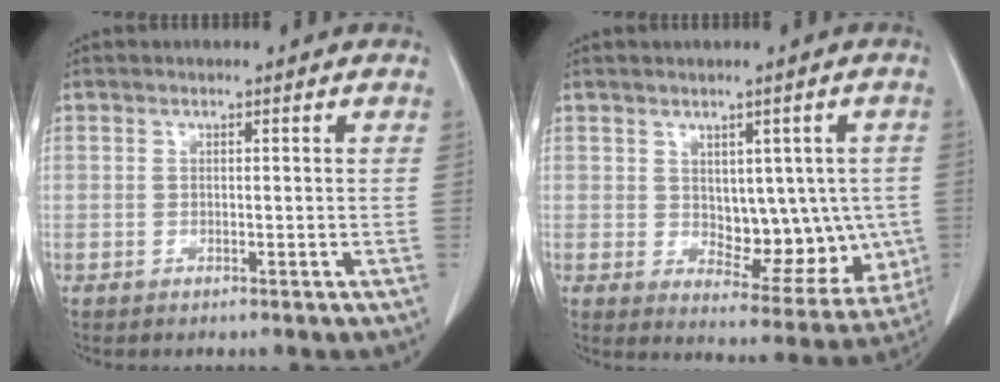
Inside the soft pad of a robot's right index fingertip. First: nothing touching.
{"total": 11.3, "force": [0.1, 6.4, 9.3], "torque": [-0.105, 0.004, 0.026]}